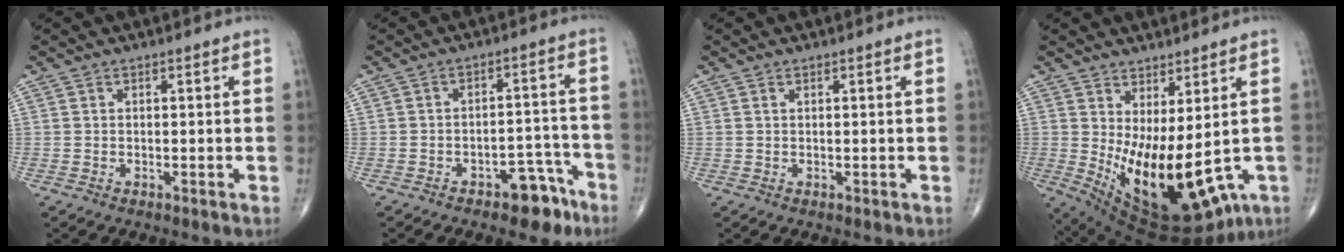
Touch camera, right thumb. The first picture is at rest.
{"total": 7.6, "force": [-4.9, 3.8, 4.3], "torque": [-0.030, 0.048, -0.065]}
{"total": 0.0}
{"total": 18.4, "force": [-2.1, 8.1, 16.4], "torque": [-0.263, -0.030, 0.000]}